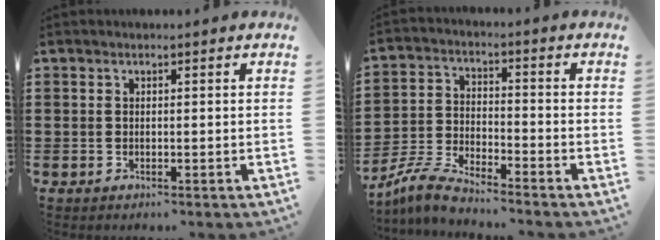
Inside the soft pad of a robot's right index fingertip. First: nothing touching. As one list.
[{"total": 6.1, "force": [-5.8, 0.2, 1.9], "torque": [-0.056, -0.006, -0.116]}]